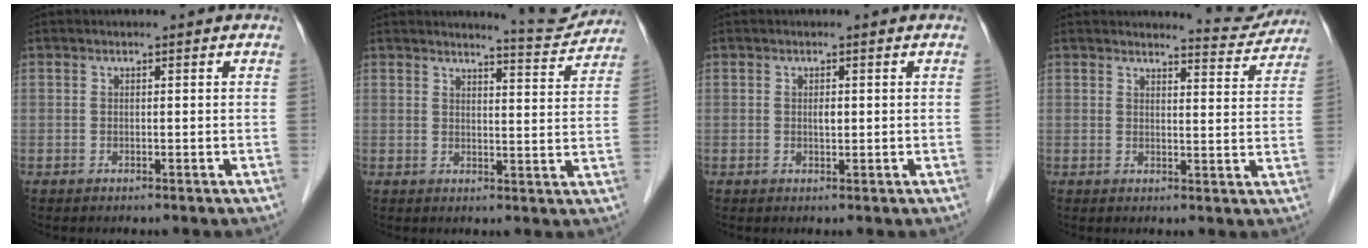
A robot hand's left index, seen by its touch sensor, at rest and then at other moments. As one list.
[{"total": 6.0, "force": [6.0, -0.2, 0.4], "torque": [-0.017, -0.024, 0.071]}, {"total": 1.0, "force": [0.2, 0.4, 0.9], "torque": [-0.016, -0.002, 0.004]}, {"total": 5.5, "force": [5.5, 0.4, -0.3], "torque": [0.001, -0.024, 0.056]}]